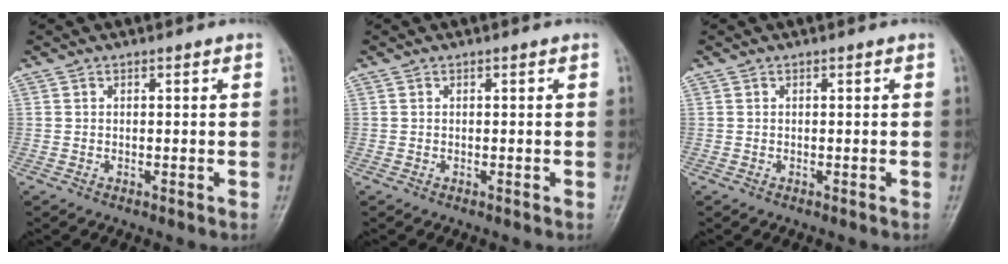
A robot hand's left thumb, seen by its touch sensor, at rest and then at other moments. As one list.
[{"total": 0.0}, {"total": 0.0}]